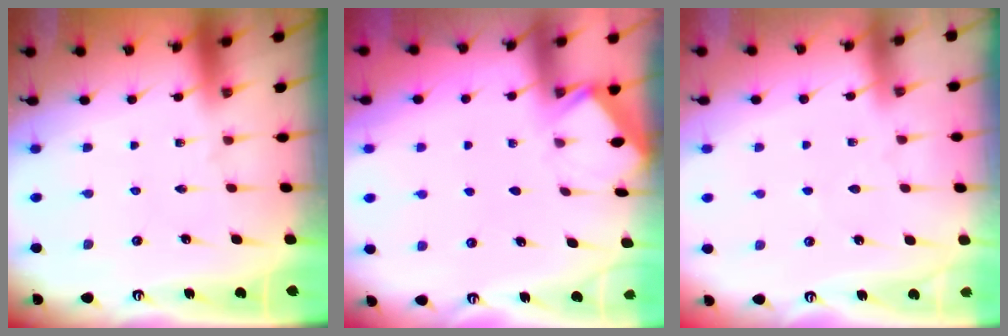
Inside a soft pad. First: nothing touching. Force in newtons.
{"total": 1.7, "press": 1.6, "slide": 0.2}
{"total": 3.0, "press": 2.9, "slide": 0.4}